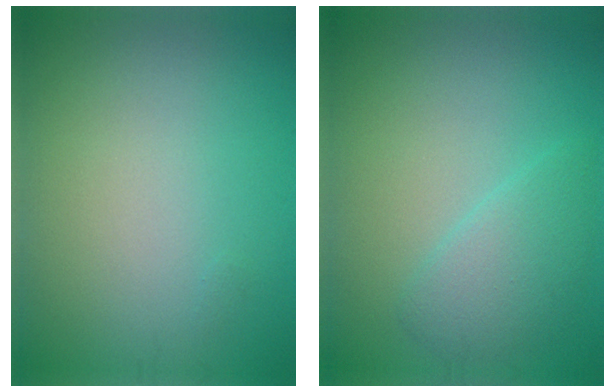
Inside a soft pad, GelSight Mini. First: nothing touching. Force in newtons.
{"total": 2.7, "press": 2.7, "slide": 0.1}